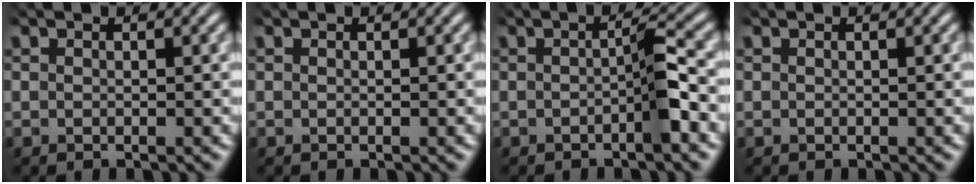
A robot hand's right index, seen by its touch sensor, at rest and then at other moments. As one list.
[{"total": 0.8, "force": [-0.1, -0.8, -0.3], "torque": [0.011, -0.009, 0.006]}, {"total": 2.2, "force": [-0.5, 0.0, 2.1], "torque": [-0.021, 0.008, -0.014]}, {"total": 0.0}]